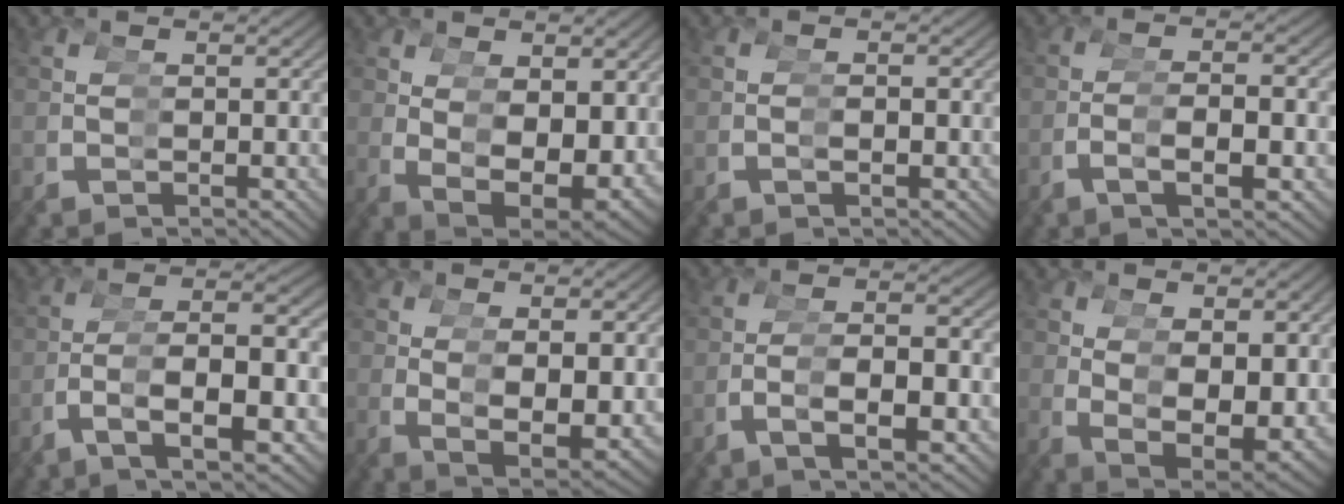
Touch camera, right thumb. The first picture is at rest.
{"total": 8.4, "force": [-0.6, 5.1, 6.7], "torque": [-0.108, -0.018, 0.007]}
{"total": 0.5, "force": [-0.2, -0.3, 0.3], "torque": [-0.010, 0.006, -0.005]}
{"total": 2.2, "force": [-0.6, -0.2, 2.1], "torque": [-0.032, 0.026, -0.012]}
{"total": 5.8, "force": [-0.3, 2.7, 5.1], "torque": [-0.093, 0.016, -0.003]}
{"total": 5.7, "force": [0.1, 2.4, 5.1], "torque": [-0.080, 0.002, 0.008]}
{"total": 3.2, "force": [-0.7, 0.8, 3.0], "torque": [-0.053, 0.021, -0.011]}
{"total": 7.5, "force": [-0.3, 4.3, 6.2], "torque": [-0.098, -0.011, 0.008]}